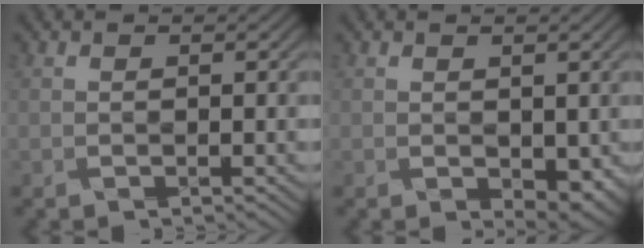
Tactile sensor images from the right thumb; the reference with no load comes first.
{"total": 2.8, "force": [-0.3, 1.8, 2.1], "torque": [-0.033, -0.008, 0.009]}